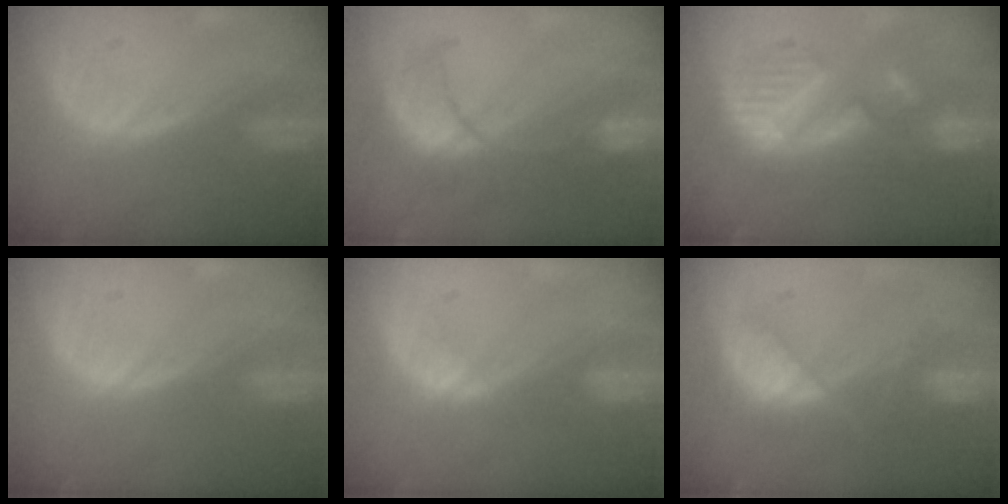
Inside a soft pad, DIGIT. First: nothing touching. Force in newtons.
{"total": 8.3, "press": 8.3, "slide": 0.8}
{"total": 8.9, "press": 8.9, "slide": 0.0}
{"total": 0.0}
{"total": 2.3, "press": 2.2, "slide": 0.7}
{"total": 6.9, "press": 6.9, "slide": 1.1}